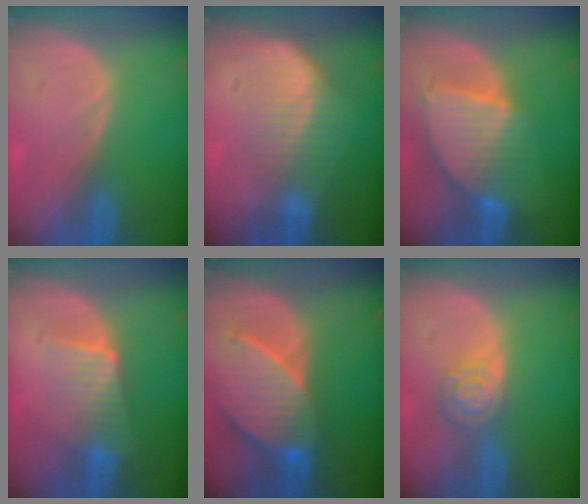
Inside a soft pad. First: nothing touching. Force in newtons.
{"total": 7.4, "press": 6.4, "slide": 3.8}
{"total": 8.6, "press": 7.4, "slide": 4.3}
{"total": 5.9, "press": 5.7, "slide": 1.7}
{"total": 9.5, "press": 8.8, "slide": 3.8}
{"total": 5.5, "press": 4.8, "slide": 2.6}